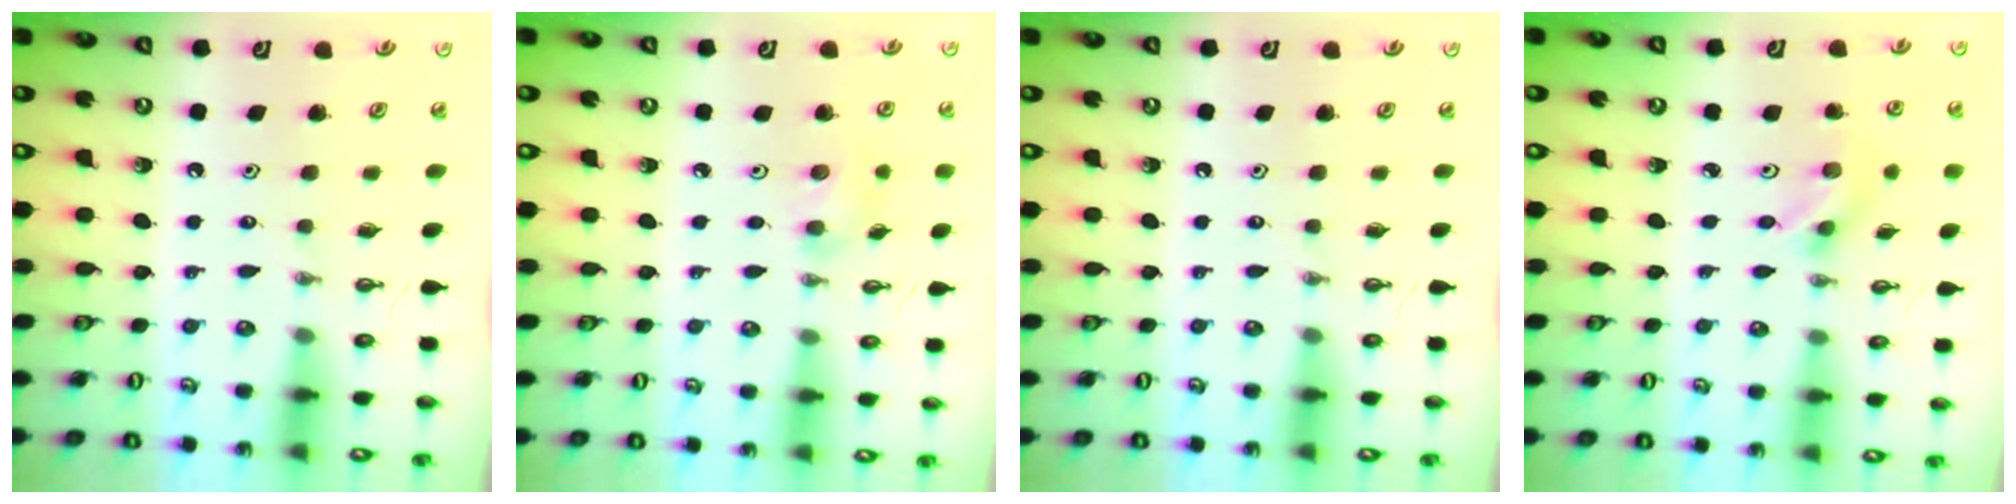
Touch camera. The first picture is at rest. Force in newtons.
{"total": 5.8, "press": 5.5, "slide": 1.9}
{"total": 0.0}
{"total": 3.4, "press": 3.3, "slide": 0.8}